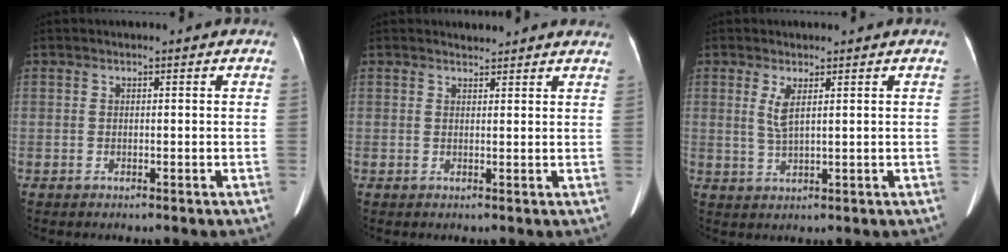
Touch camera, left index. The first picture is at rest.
{"total": 4.2, "force": [4.0, 1.0, 0.3], "torque": [-0.002, 0.009, 0.037]}
{"total": 2.9, "force": [1.1, 0.2, 2.7], "torque": [-0.066, -0.008, 0.029]}